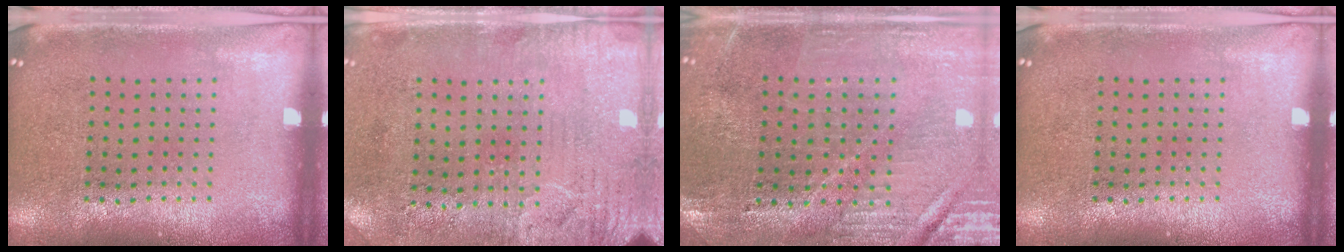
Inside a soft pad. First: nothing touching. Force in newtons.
{"total": 3.3, "press": 2.7, "slide": 2.0}
{"total": 1.1, "press": 1.1, "slide": 0.2}
{"total": 0.0}